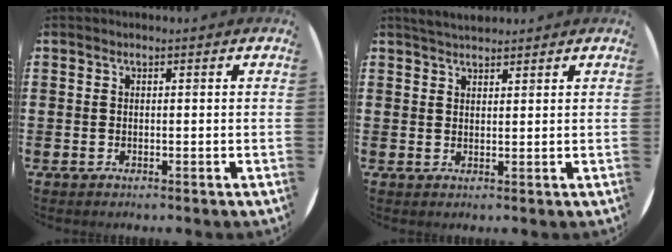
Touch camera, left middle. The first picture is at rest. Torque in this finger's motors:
{"motor_torque": [0.38, -0.36, 0.00, 0.00]}